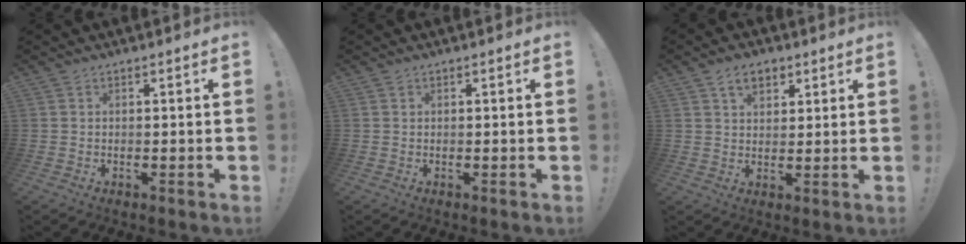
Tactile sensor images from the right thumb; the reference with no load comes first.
{"total": 0.0}
{"total": 6.2, "force": [3.3, 4.0, 3.4], "torque": [-0.051, -0.005, 0.060]}